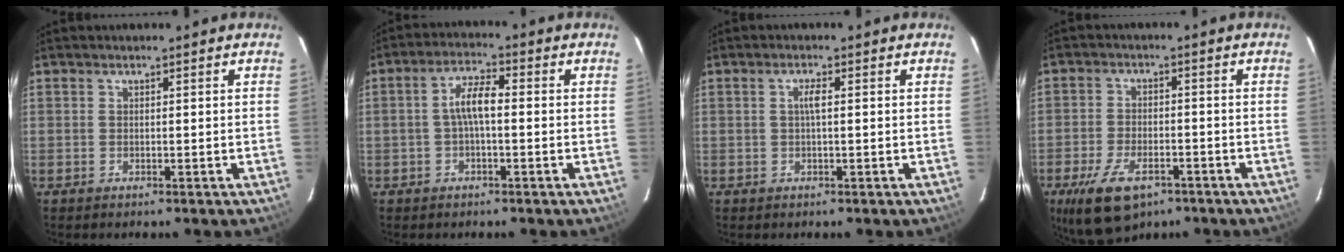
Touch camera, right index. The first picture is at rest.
{"total": 5.0, "force": [-0.5, 1.6, 4.8], "torque": [-0.095, 0.015, -0.008]}
{"total": 1.8, "force": [0.1, 0.2, 1.8], "torque": [-0.034, 0.004, 0.000]}
{"total": 11.3, "force": [-6.8, 5.5, 7.2], "torque": [-0.158, -0.019, -0.113]}